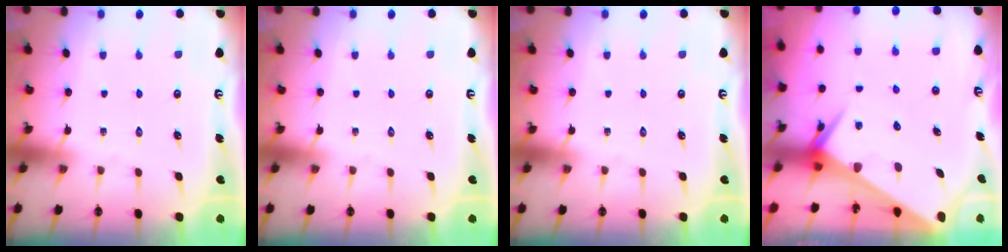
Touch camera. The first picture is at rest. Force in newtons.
{"total": 0.0}
{"total": 0.0}
{"total": 6.1, "press": 6.0, "slide": 0.5}